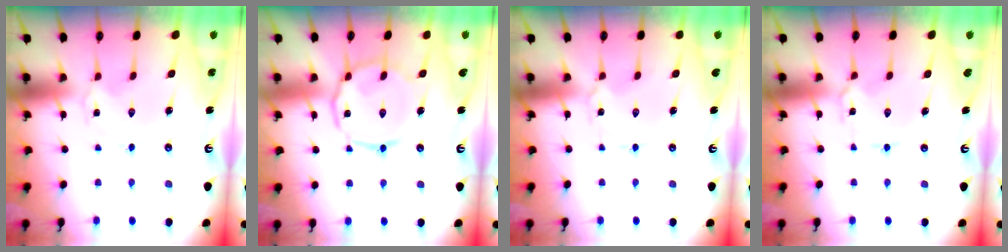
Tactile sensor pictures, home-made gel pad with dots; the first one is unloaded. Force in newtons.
{"total": 10.3, "press": 10.3, "slide": 0.8}
{"total": 0.9, "press": 0.9, "slide": 0.1}
{"total": 1.5, "press": 1.4, "slide": 0.2}